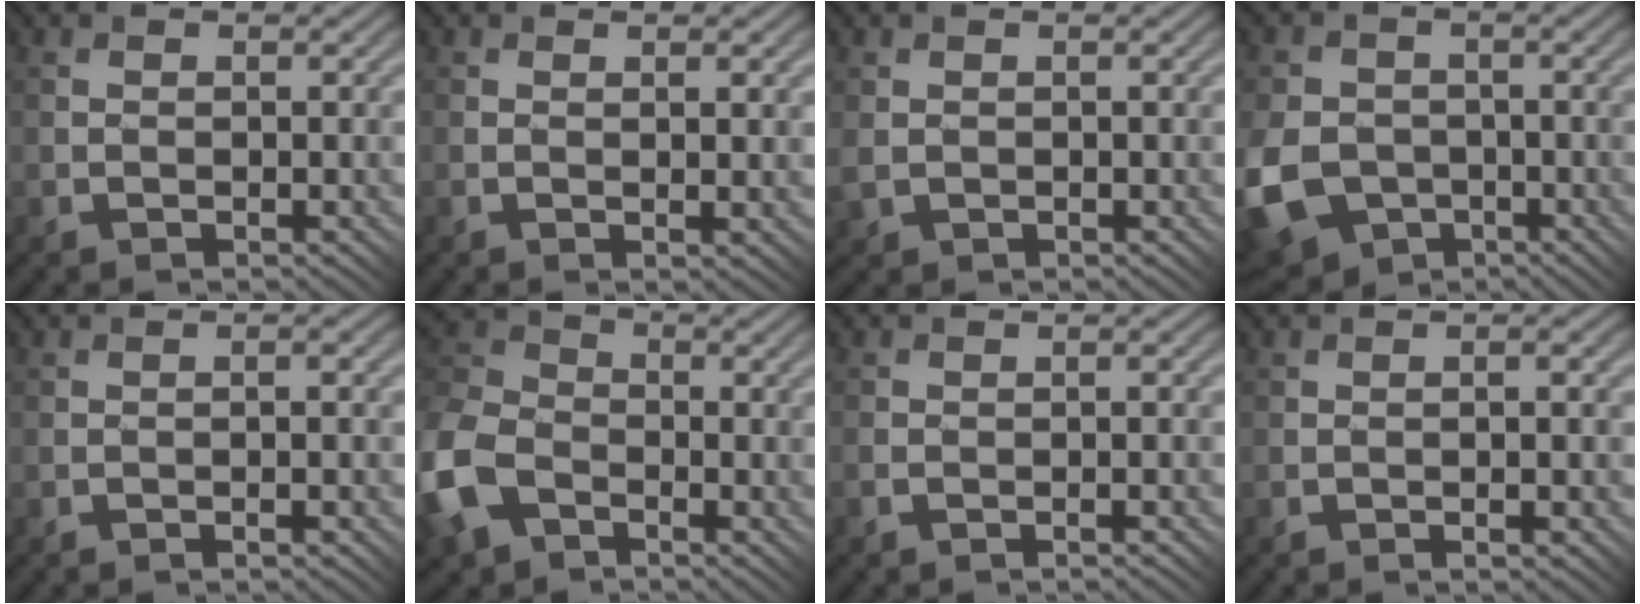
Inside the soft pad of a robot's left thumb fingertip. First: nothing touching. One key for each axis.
{"total": 2.1, "fx": 0.2, "fy": 0.1, "fz": 2.1, "tx": -0.031, "ty": 0.001, "tz": 0.010}
{"total": 2.4, "fx": -0.1, "fy": 2.0, "fz": 1.3, "tx": -0.040, "ty": -0.013, "tz": 0.002}
{"total": 10.0, "fx": -3.9, "fy": 7.7, "fz": 5.0, "tx": -0.149, "ty": -0.039, "tz": -0.076}
{"total": 2.2, "fx": -1.2, "fy": 0.5, "fz": 1.8, "tx": -0.023, "ty": 0.007, "tz": -0.017}
{"total": 11.5, "fx": -5.4, "fy": 8.0, "fz": 6.2, "tx": -0.184, "ty": -0.025, "tz": -0.124}
{"total": 2.0, "fx": -1.5, "fy": 0.9, "fz": 1.0, "tx": -0.016, "ty": 0.001, "tz": -0.030}
{"total": 3.6, "fx": -1.5, "fy": 0.8, "fz": 3.2, "tx": -0.039, "ty": 0.004, "tz": -0.015}